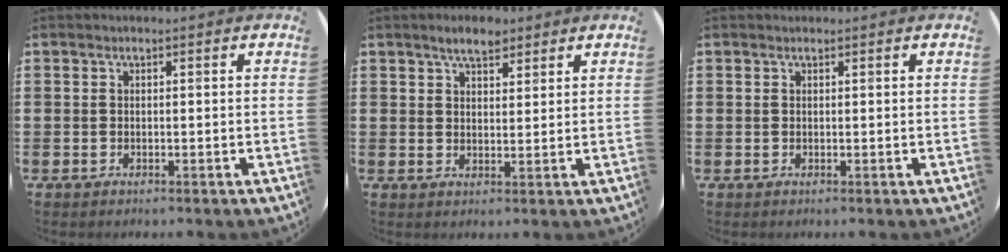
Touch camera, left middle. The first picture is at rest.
{"total": 3.8, "force": [3.0, 1.5, 1.7], "torque": [-0.029, 0.000, 0.054]}
{"total": 0.0}